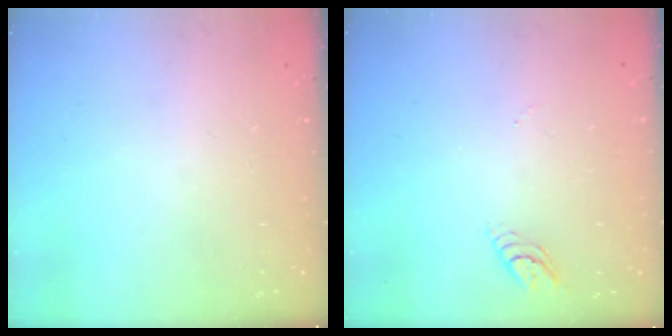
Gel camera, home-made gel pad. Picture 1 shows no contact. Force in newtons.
{"total": 3.5, "press": 3.5, "slide": 0.6}